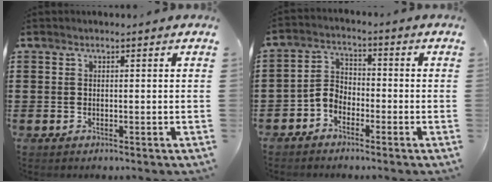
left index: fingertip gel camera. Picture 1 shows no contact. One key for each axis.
{"total": 3.8, "fx": -2.9, "fy": 2.1, "fz": 1.5, "tx": -0.046, "ty": 0.003, "tz": -0.065}